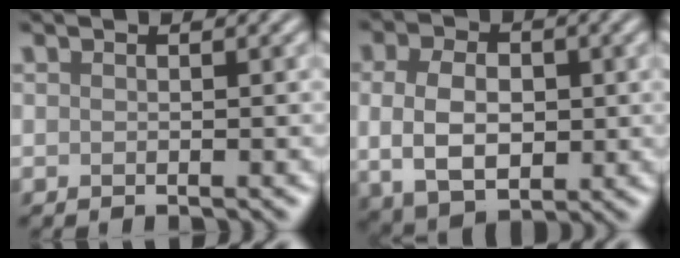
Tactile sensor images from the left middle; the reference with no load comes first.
{"total": 6.5, "force": [0.0, 4.4, 4.8], "torque": [-0.090, -0.005, 0.004]}